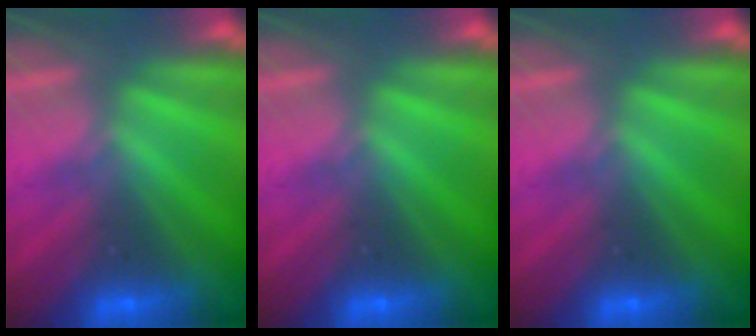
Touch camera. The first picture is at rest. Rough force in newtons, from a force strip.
{"total": 0.0}
{"total": 0.0}